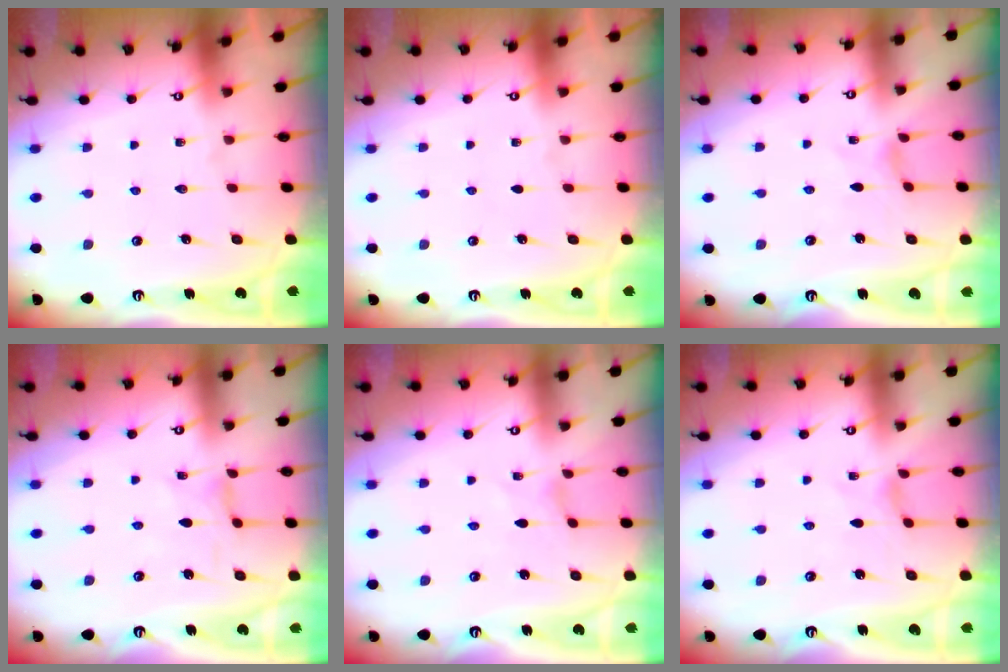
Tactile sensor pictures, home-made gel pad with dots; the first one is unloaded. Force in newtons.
{"total": 0.0}
{"total": 0.0}
{"total": 0.6, "press": 0.6, "slide": 0.2}
{"total": 0.0}
{"total": 0.0}